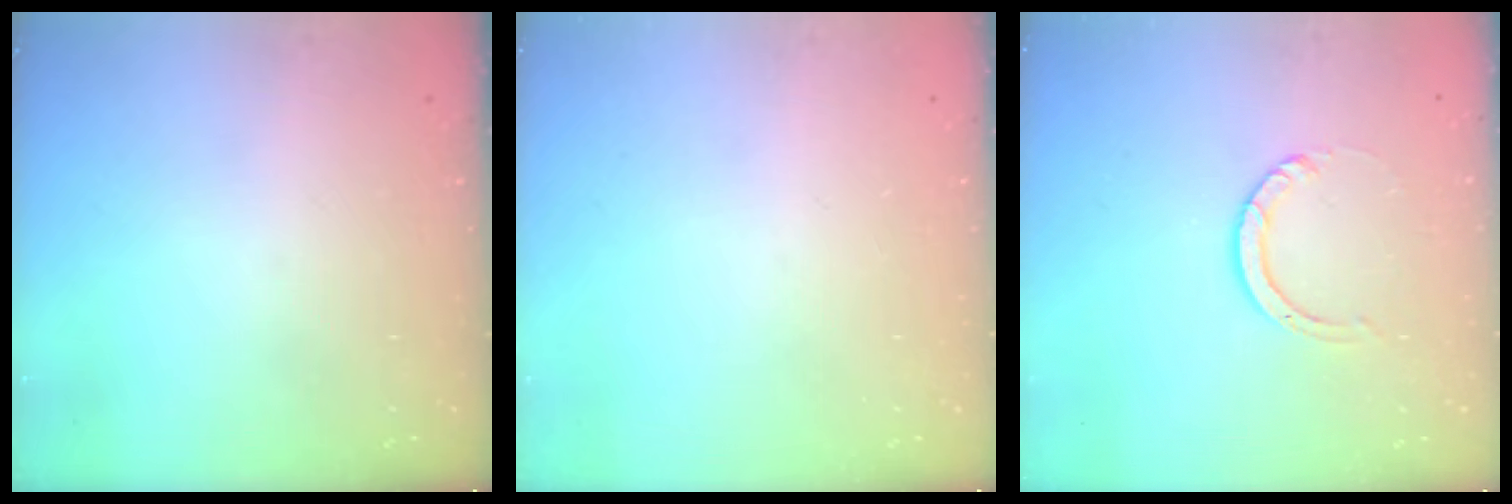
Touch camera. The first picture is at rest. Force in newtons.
{"total": 0.0}
{"total": 3.2, "press": 3.2, "slide": 0.3}